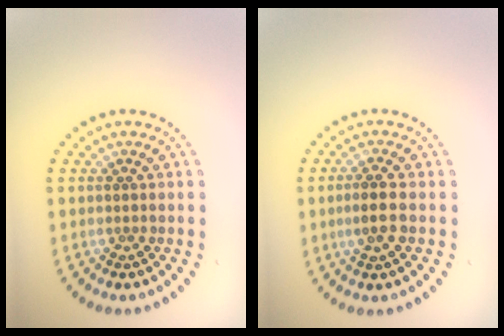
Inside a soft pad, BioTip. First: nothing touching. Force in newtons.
{"total": 2.4, "press": 2.3, "slide": 0.8}